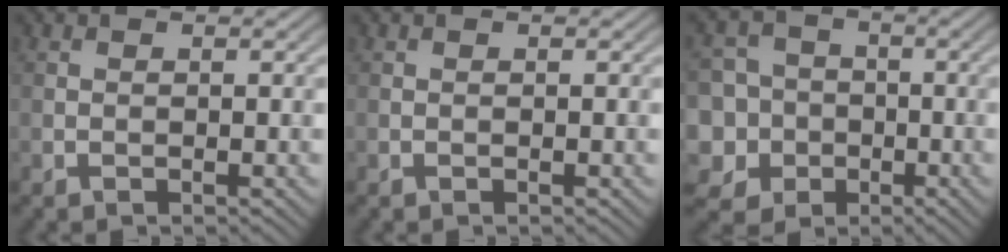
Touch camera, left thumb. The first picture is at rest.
{"total": 0.0}
{"total": 10.0, "force": [-2.2, 9.3, 3.1], "torque": [-0.112, -0.001, -0.072]}